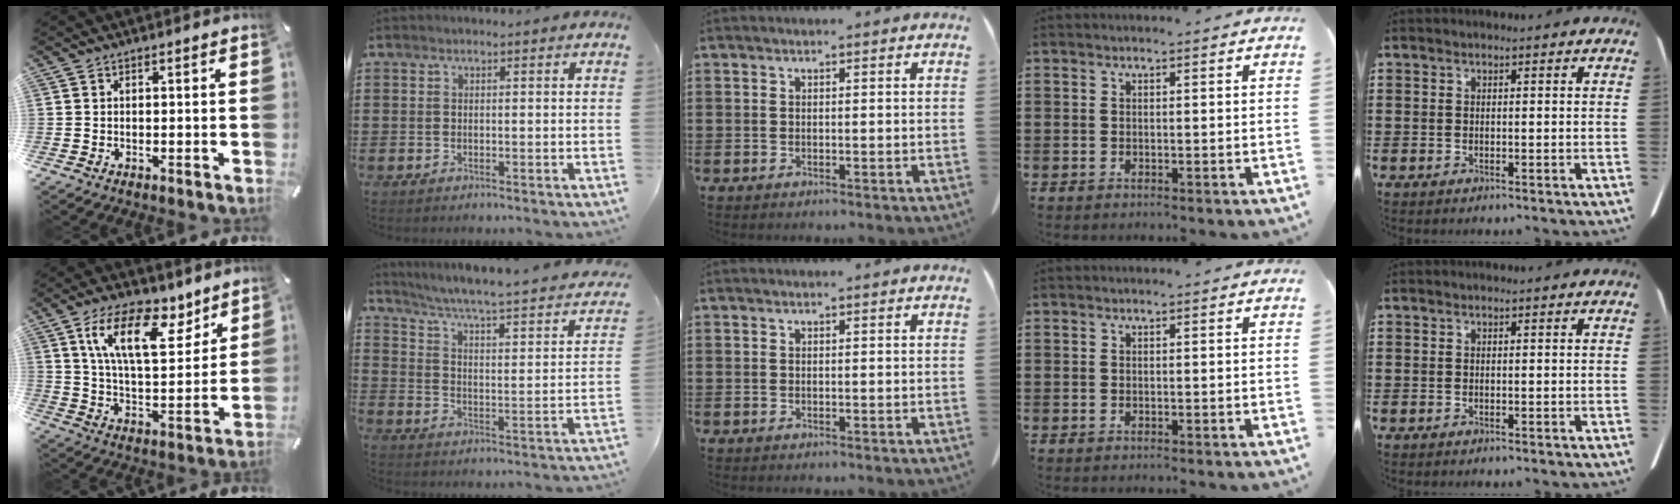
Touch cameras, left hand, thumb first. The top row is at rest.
{"thumb": {"total": 16.5, "force": [9.9, 7.5, 10.8], "torque": [-0.189, -0.034, 0.174]}, "index": {"total": 3.4, "force": [2.5, -0.2, 2.3], "torque": [-0.060, -0.034, 0.029]}}